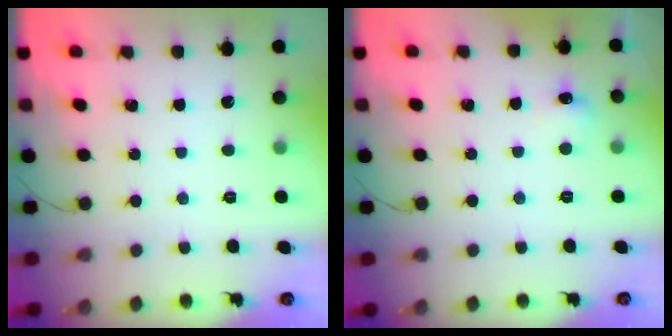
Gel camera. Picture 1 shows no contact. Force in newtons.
{"total": 4.7, "press": 4.6, "slide": 1.3}